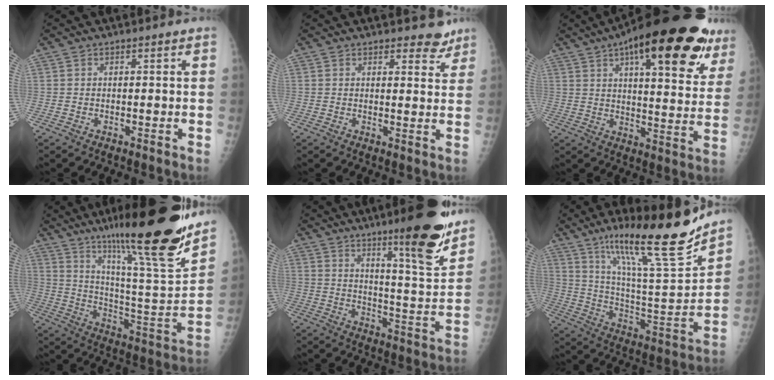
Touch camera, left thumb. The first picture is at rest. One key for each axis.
{"total": 4.1, "fx": 3.4, "fy": 1.8, "fz": 1.3, "tx": 0.009, "ty": -0.023, "tz": 0.040}
{"total": 29.7, "fx": 16.4, "fy": 9.9, "fz": 22.7, "tx": -0.298, "ty": -0.022, "tz": 0.228}
{"total": 28.0, "fx": 19.6, "fy": 3.0, "fz": 19.8, "tx": -0.289, "ty": -0.090, "tz": 0.313}
{"total": 15.6, "fx": 10.8, "fy": 1.8, "fz": 11.1, "tx": -0.139, "ty": -0.076, "tz": 0.165}
{"total": 23.6, "fx": 16.9, "fy": 3.2, "fz": 16.2, "tx": -0.240, "ty": -0.082, "tz": 0.290}